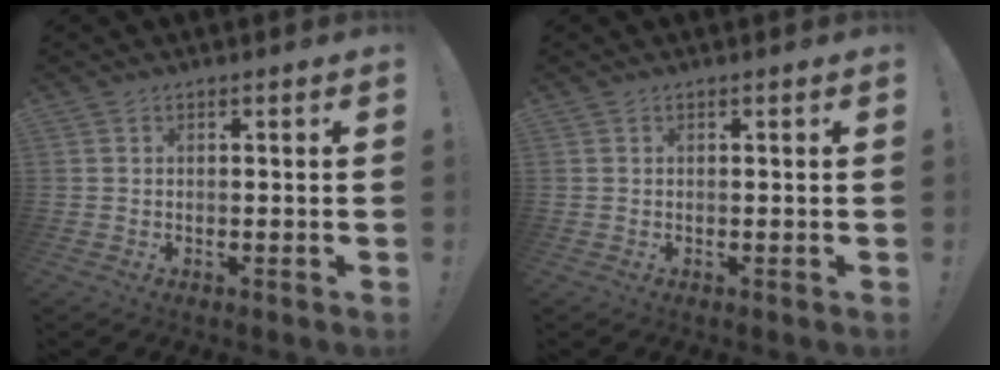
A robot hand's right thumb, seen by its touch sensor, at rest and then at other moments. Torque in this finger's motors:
{"motor_torque": [-0.12, 0.05, 0.33, -0.12, 0.08]}